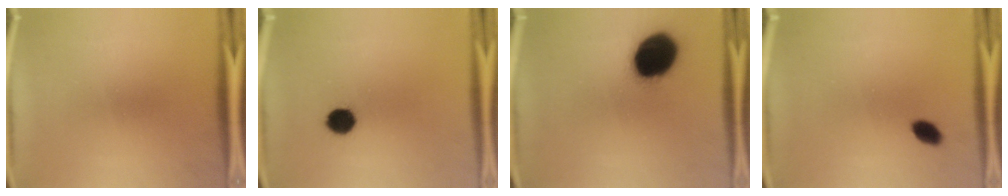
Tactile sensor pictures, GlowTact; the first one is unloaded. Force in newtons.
{"total": 5.4}
{"total": 19.1}
{"total": 3.1}